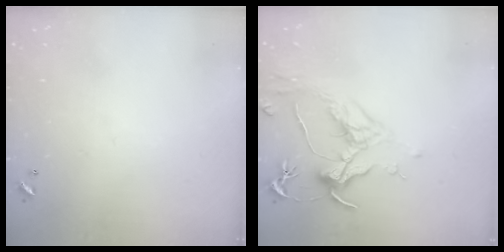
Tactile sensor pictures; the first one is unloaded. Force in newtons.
{"total": 1.7, "press": 1.5, "slide": 0.9}